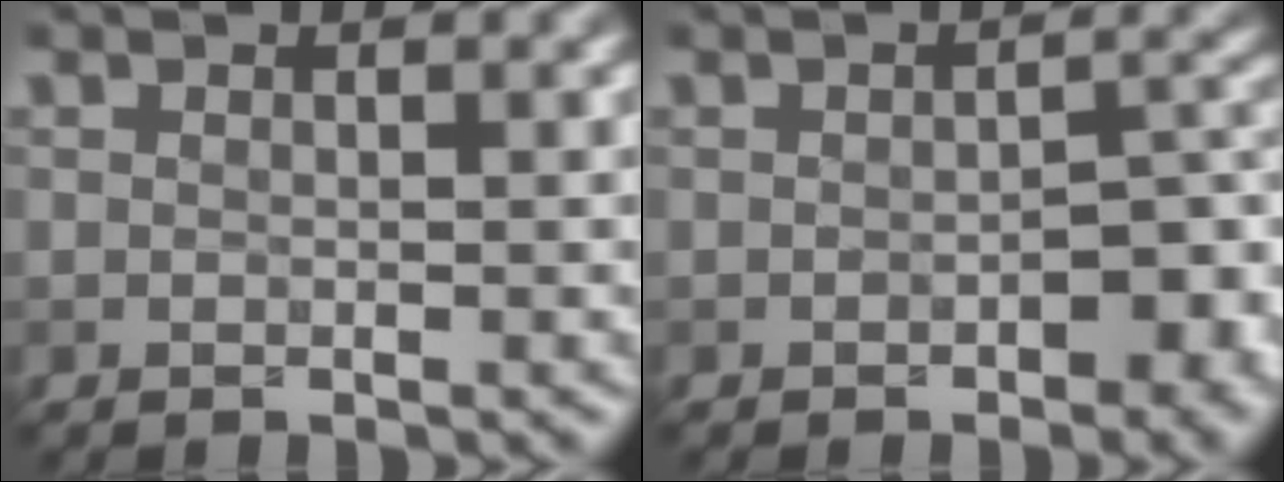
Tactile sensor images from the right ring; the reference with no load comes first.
{"total": 3.9, "force": [-1.6, 2.0, 3.0], "torque": [-0.034, 0.005, -0.023]}